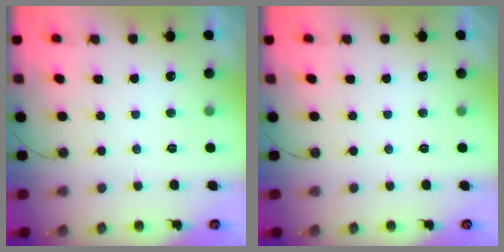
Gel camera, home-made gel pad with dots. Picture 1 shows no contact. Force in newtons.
{"total": 0.0}